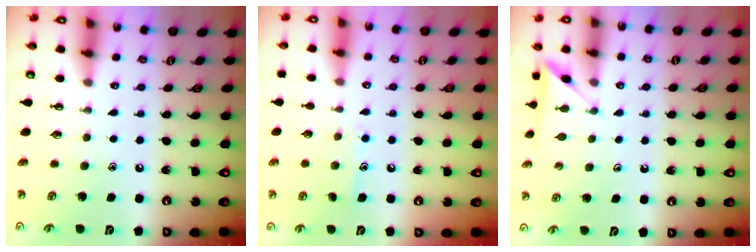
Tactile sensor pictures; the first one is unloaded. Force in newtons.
{"total": 7.6, "press": 7.6, "slide": 0.5}
{"total": 5.6, "press": 5.6, "slide": 0.5}